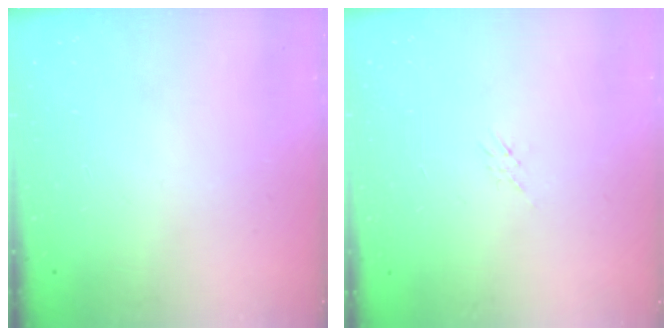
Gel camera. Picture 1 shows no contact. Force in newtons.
{"total": 3.7, "press": 3.6, "slide": 0.7}